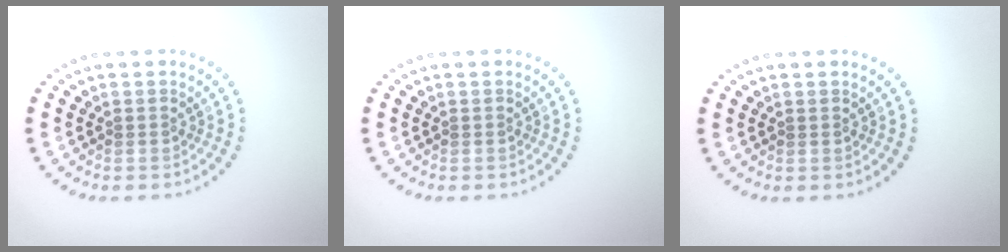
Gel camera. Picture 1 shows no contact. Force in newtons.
{"total": 0.0}
{"total": 0.0}